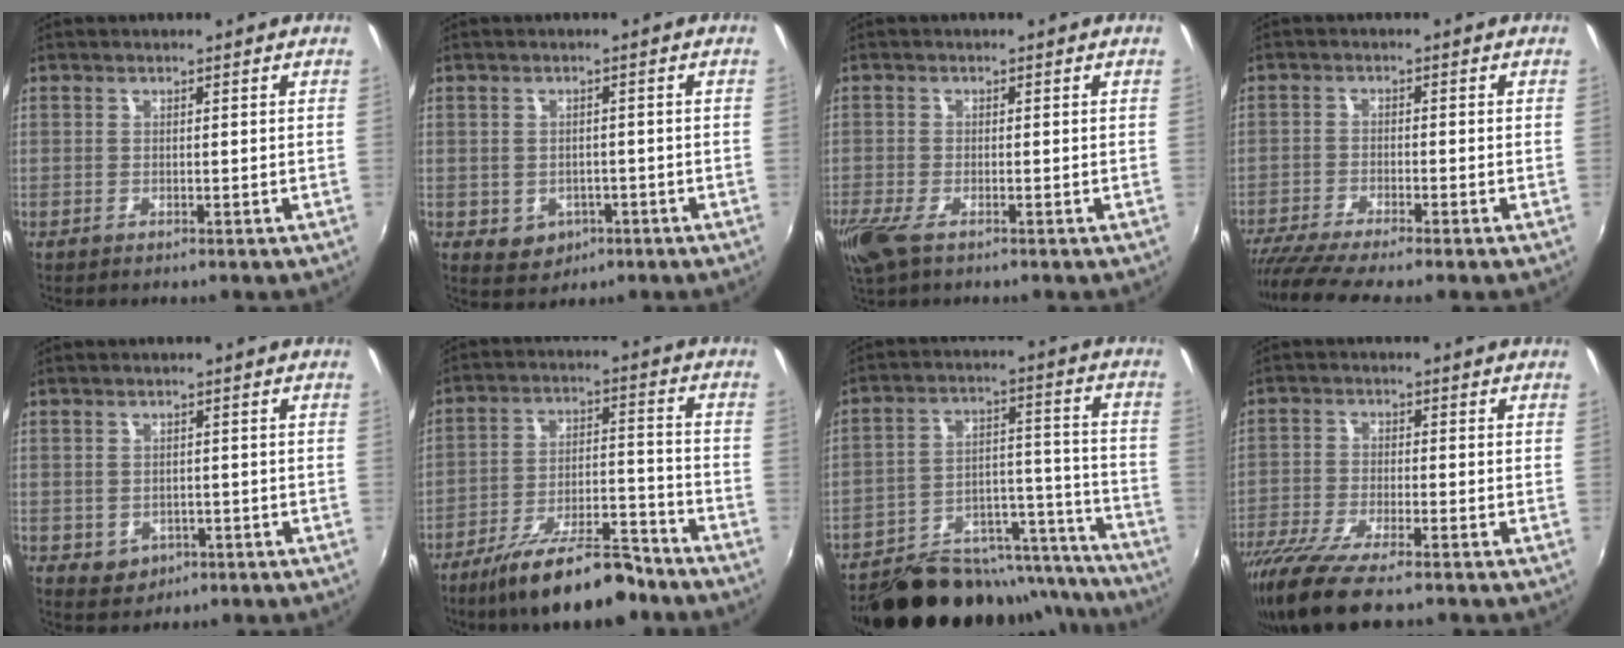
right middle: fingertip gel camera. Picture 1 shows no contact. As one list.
[{"total": 4.9, "force": [-1.7, 4.2, 1.9], "torque": [-0.047, -0.003, -0.011]}, {"total": 5.6, "force": [-3.5, 1.8, 3.9], "torque": [-0.095, -0.023, -0.067]}, {"total": 8.6, "force": [-7.4, -0.1, 4.4], "torque": [-0.105, -0.037, -0.129]}, {"total": 3.9, "force": [-1.2, 3.4, 1.5], "torque": [-0.036, -0.002, -0.006]}, {"total": 16.6, "force": [-13.2, 4.4, 9.1], "torque": [-0.167, -0.005, -0.206]}, {"total": 26.7, "force": [-23.2, 9.2, 9.5], "torque": [-0.150, 0.035, -0.309]}, {"total": 11.1, "force": [-8.5, 1.9, 6.9], "torque": [-0.160, -0.045, -0.159]}]